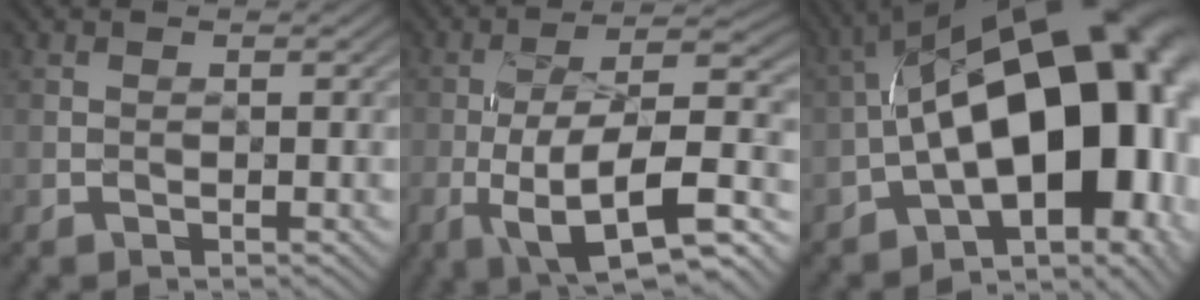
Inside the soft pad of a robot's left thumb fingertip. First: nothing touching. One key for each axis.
{"total": 14.5, "fx": -6.0, "fy": 4.6, "fz": 12.4, "tx": -0.212, "ty": -0.011, "tz": -0.097}
{"total": 20.3, "fx": -2.0, "fy": 10.0, "fz": 17.5, "tx": -0.240, "ty": 0.002, "tz": -0.031}